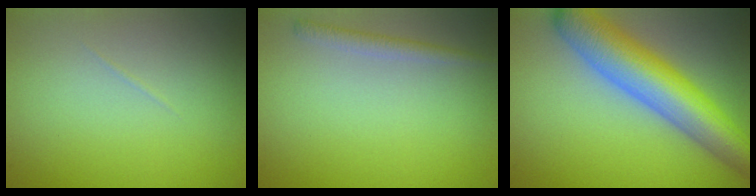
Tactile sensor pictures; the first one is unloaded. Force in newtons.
{"total": 1.4, "press": 1.4, "slide": 0.1}
{"total": 8.6, "press": 8.6, "slide": 0.3}